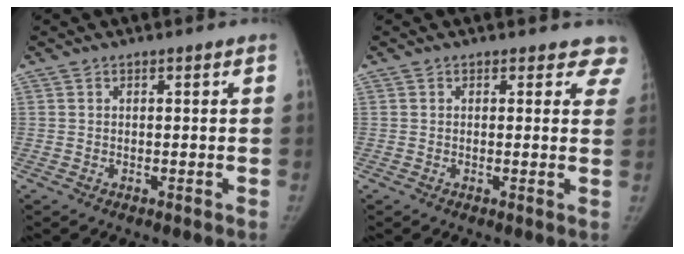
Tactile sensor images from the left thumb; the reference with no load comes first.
{"total": 4.8, "force": [4.2, 2.4, 0.1], "torque": [0.047, -0.015, 0.015]}